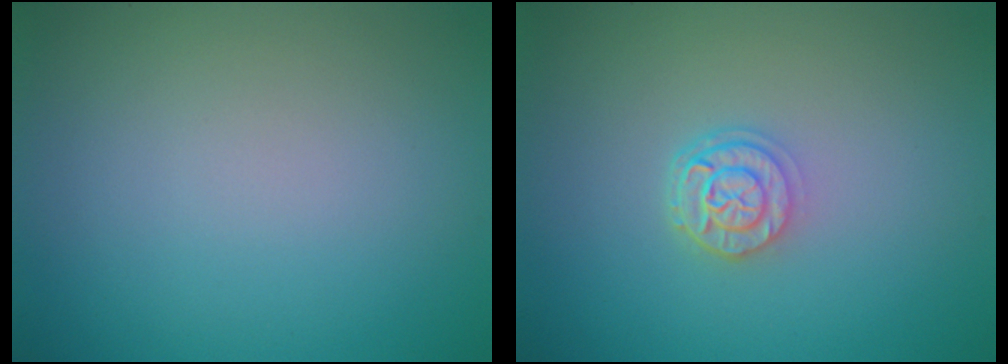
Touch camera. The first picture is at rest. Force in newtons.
{"total": 2.6, "press": 2.1, "slide": 1.5}